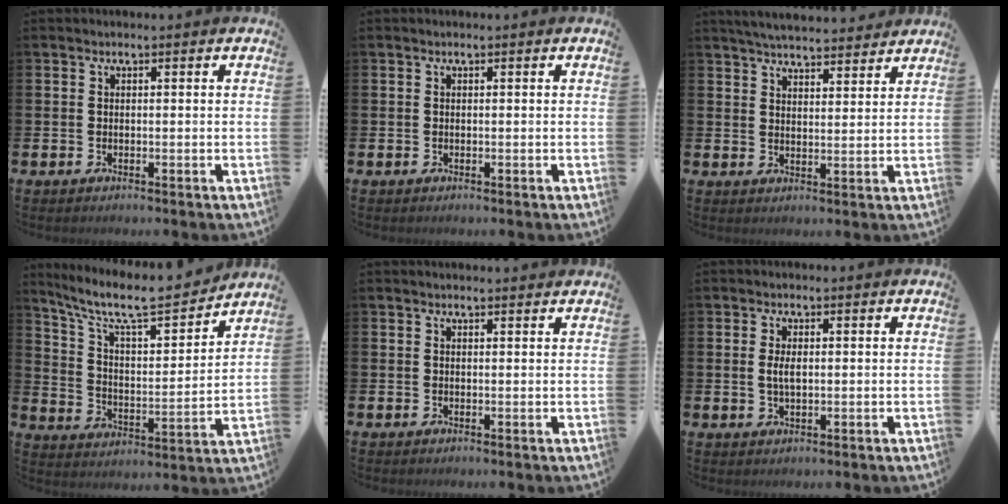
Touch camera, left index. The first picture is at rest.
{"total": 0.0}
{"total": 4.9, "force": [4.8, 0.5, 0.6], "torque": [-0.024, -0.026, 0.085]}
{"total": 10.1, "force": [8.8, 2.2, 4.5], "torque": [-0.116, -0.059, 0.147]}
{"total": 0.7, "force": [0.7, 0.1, 0.2], "torque": [0.006, -0.002, 0.010]}
{"total": 2.4, "force": [0.3, 1.1, 2.2], "torque": [-0.041, 0.004, 0.002]}